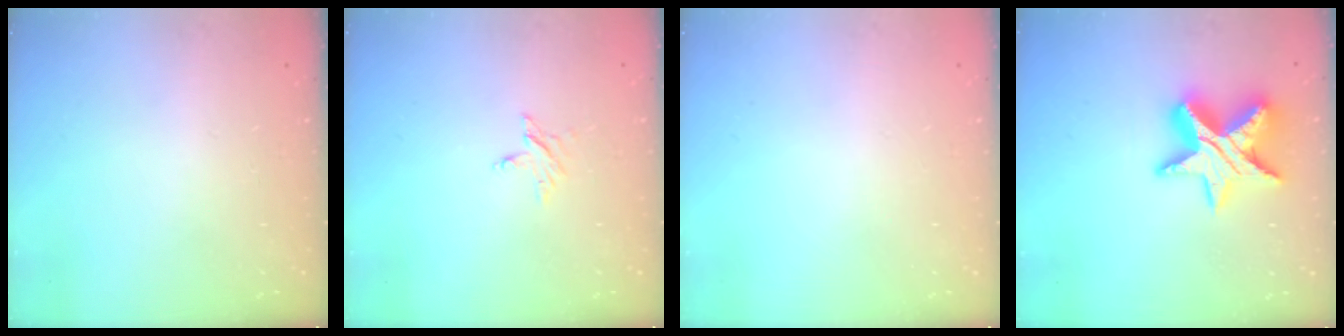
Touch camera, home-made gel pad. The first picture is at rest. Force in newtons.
{"total": 2.4, "press": 2.4, "slide": 0.2}
{"total": 0.0}
{"total": 14.6, "press": 14.5, "slide": 1.0}